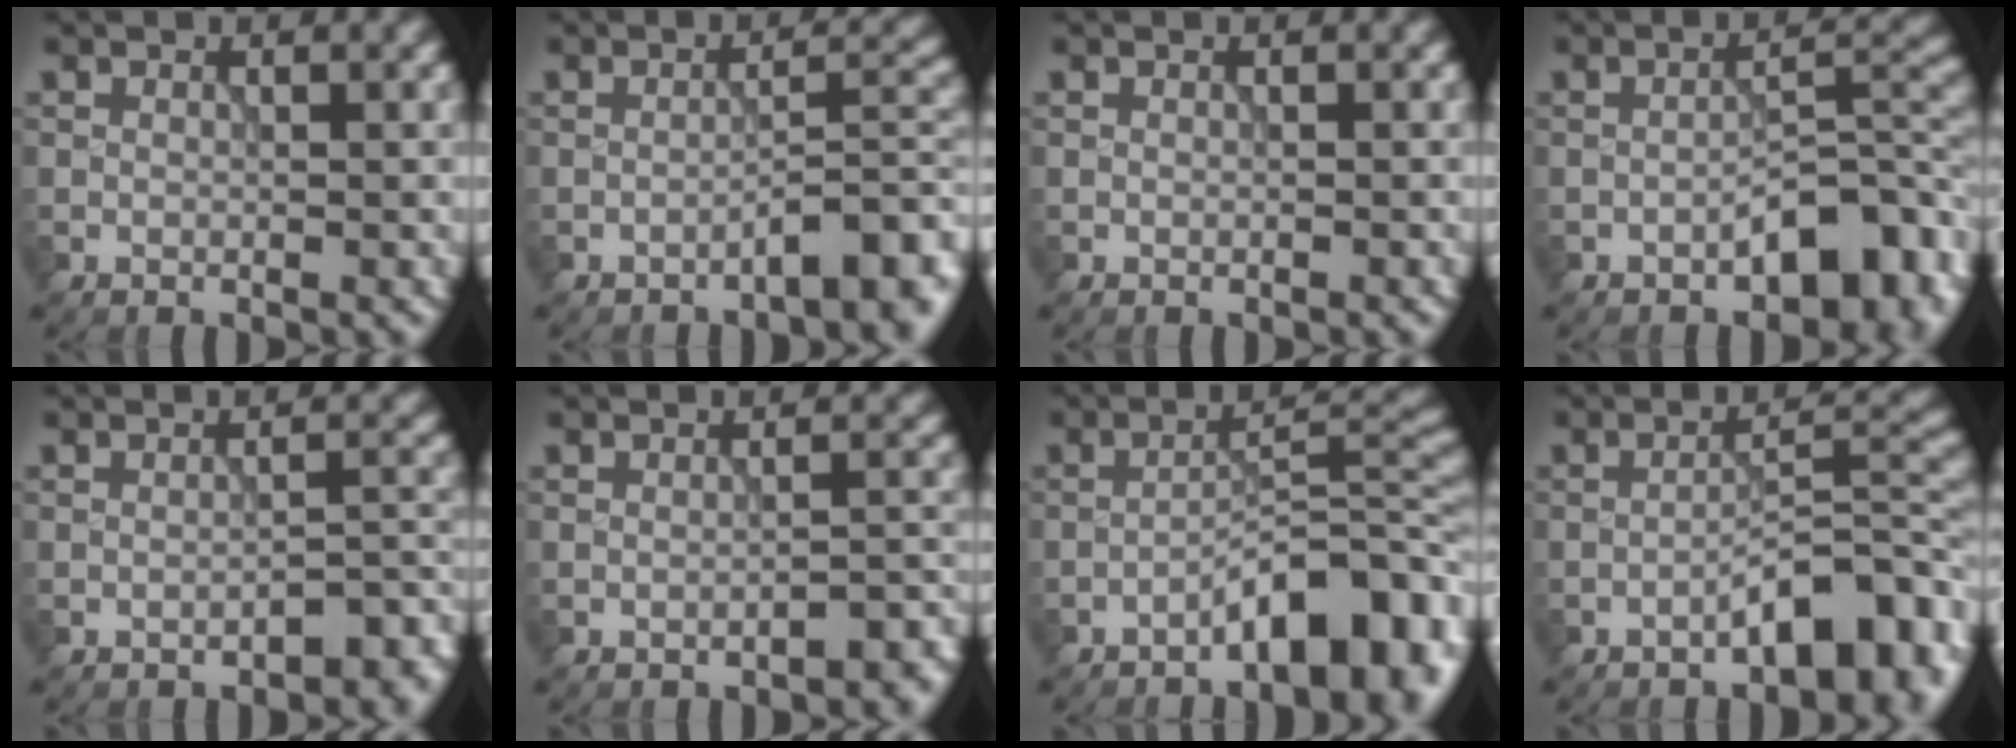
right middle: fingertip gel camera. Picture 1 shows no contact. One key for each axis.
{"total": 4.6, "fx": -2.7, "fy": 1.0, "fz": 3.6, "tx": -0.048, "ty": 0.013, "tz": -0.041}
{"total": 0.0}
{"total": 6.1, "fx": -3.0, "fy": 2.3, "fz": 4.8, "tx": -0.061, "ty": 0.017, "tz": -0.048}
{"total": 3.0, "fx": -2.3, "fy": 1.0, "fz": 1.8, "tx": -0.022, "ty": 0.006, "tz": -0.032}
{"total": 2.3, "fx": -1.9, "fy": 0.6, "fz": 1.3, "tx": -0.014, "ty": 0.007, "tz": -0.027}
{"total": 7.4, "fx": -4.3, "fy": 2.2, "fz": 5.6, "tx": -0.074, "ty": 0.020, "tz": -0.072}
{"total": 6.5, "fx": -3.5, "fy": 1.9, "fz": 5.1, "tx": -0.069, "ty": 0.019, "tz": -0.056}